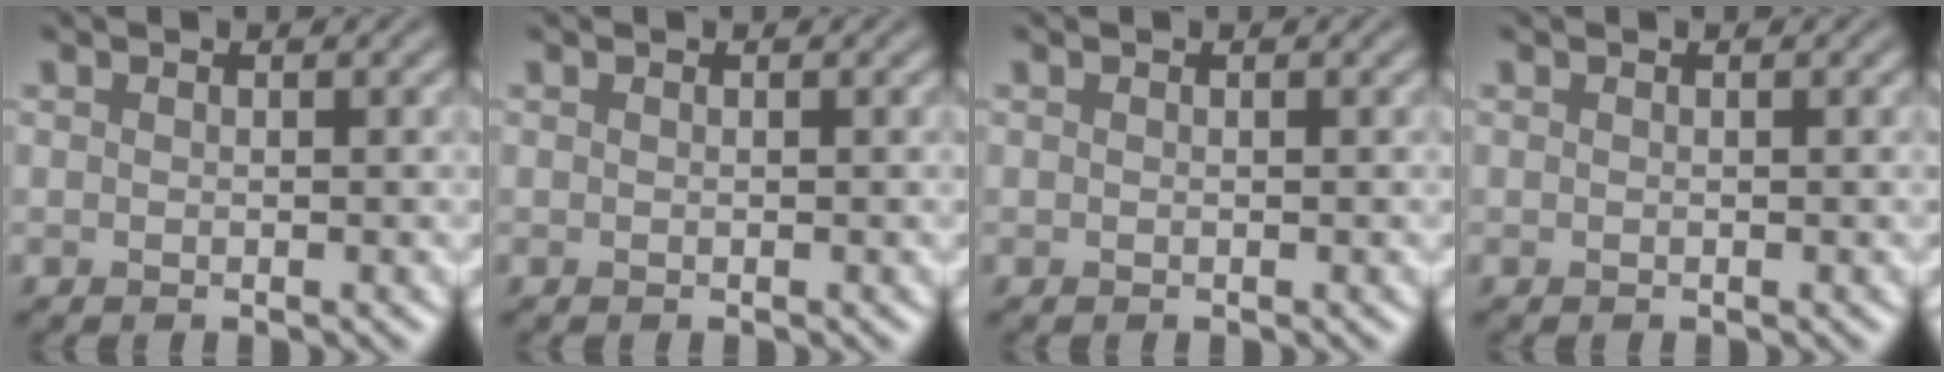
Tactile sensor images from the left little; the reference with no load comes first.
{"total": 0.0}
{"total": 0.0}
{"total": 0.0}